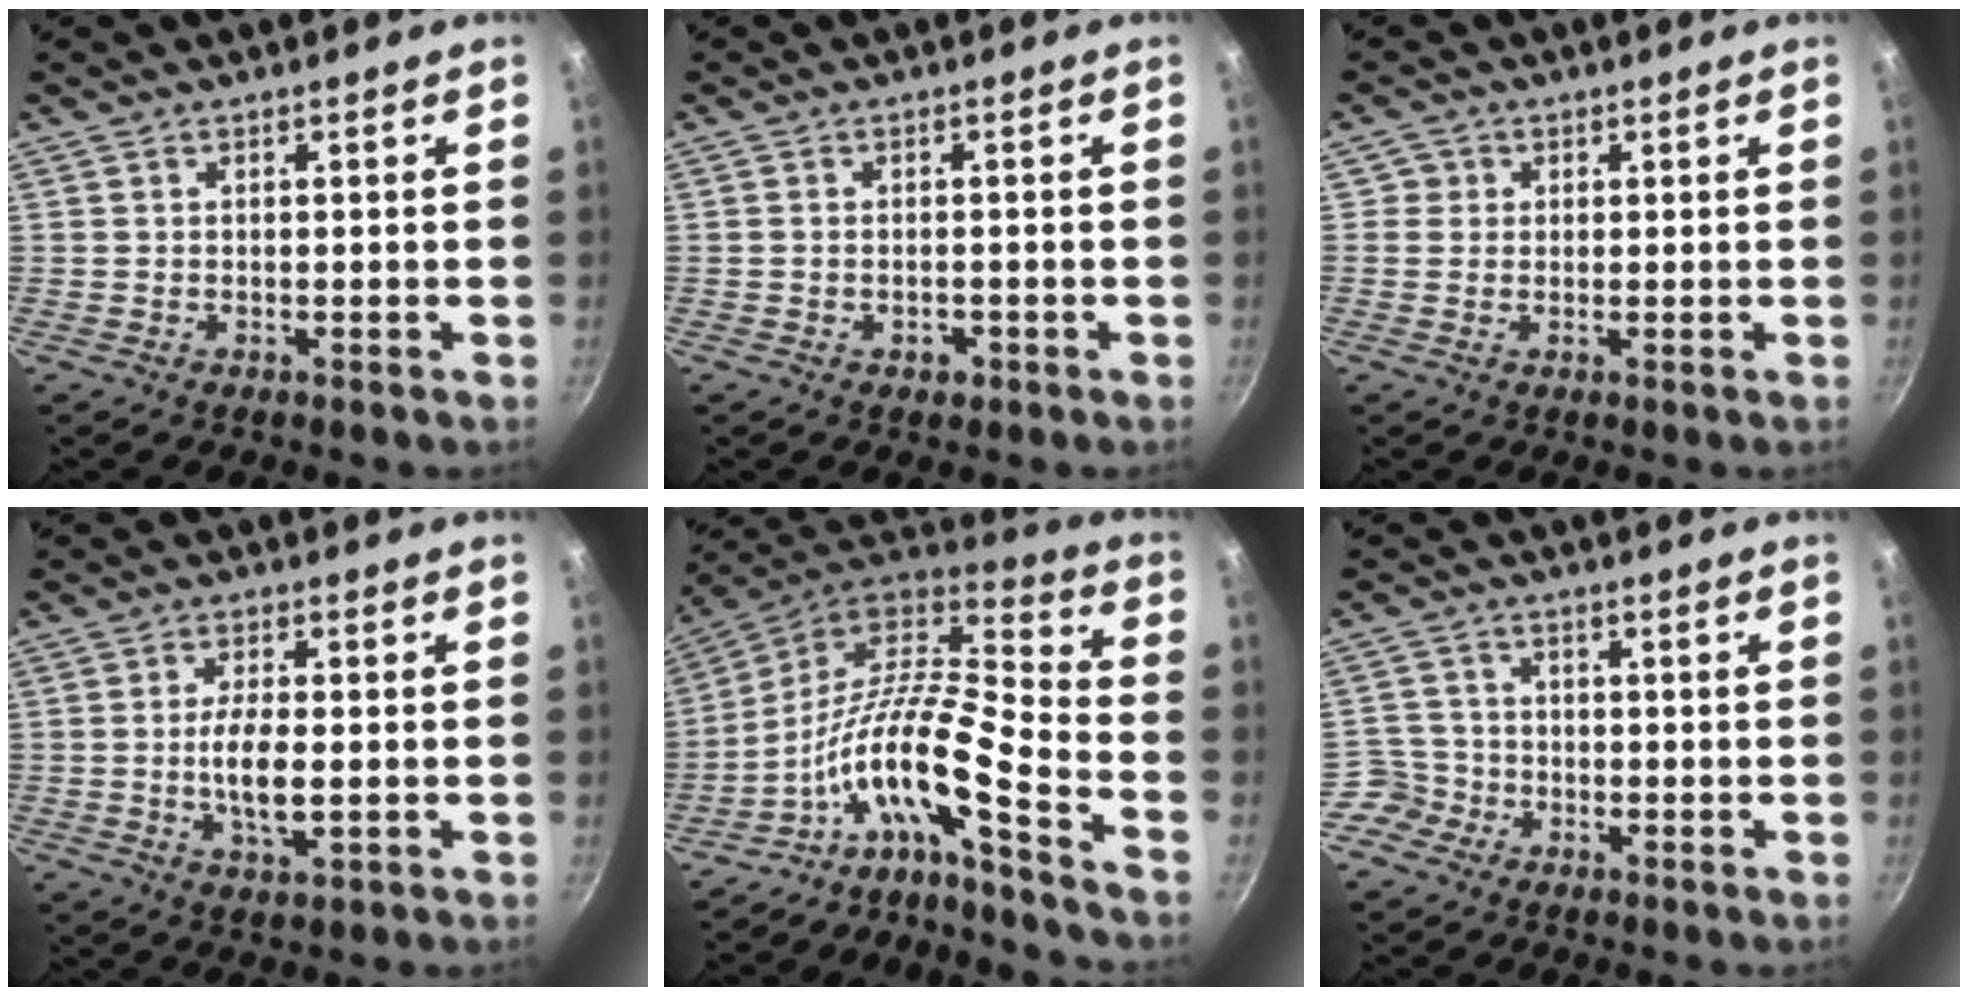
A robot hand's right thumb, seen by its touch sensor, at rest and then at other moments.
{"total": 1.9, "force": [-0.9, 1.3, 1.2], "torque": [-0.017, 0.004, -0.012]}
{"total": 2.0, "force": [0.3, 2.0, 0.2], "torque": [0.013, 0.002, -0.001]}
{"total": 6.9, "force": [-0.8, 2.5, 6.4], "torque": [-0.123, 0.001, -0.016]}
{"total": 18.1, "force": [-8.6, 3.2, 15.6], "torque": [-0.269, 0.055, -0.179]}
{"total": 4.3, "force": [-2.3, 3.6, 0.1], "torque": [0.023, 0.029, -0.051]}